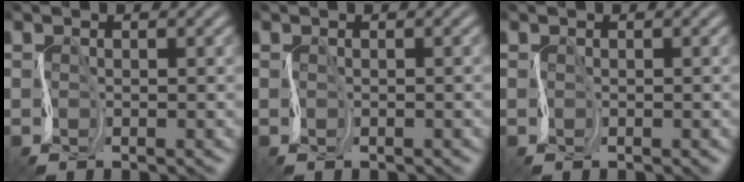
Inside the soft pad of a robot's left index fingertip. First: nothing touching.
{"total": 0.5, "force": [0.1, 0.4, 0.4], "torque": [0.007, 0.004, -0.006]}
{"total": 0.6, "force": [-0.4, 0.2, 0.5], "torque": [-0.002, 0.004, -0.002]}